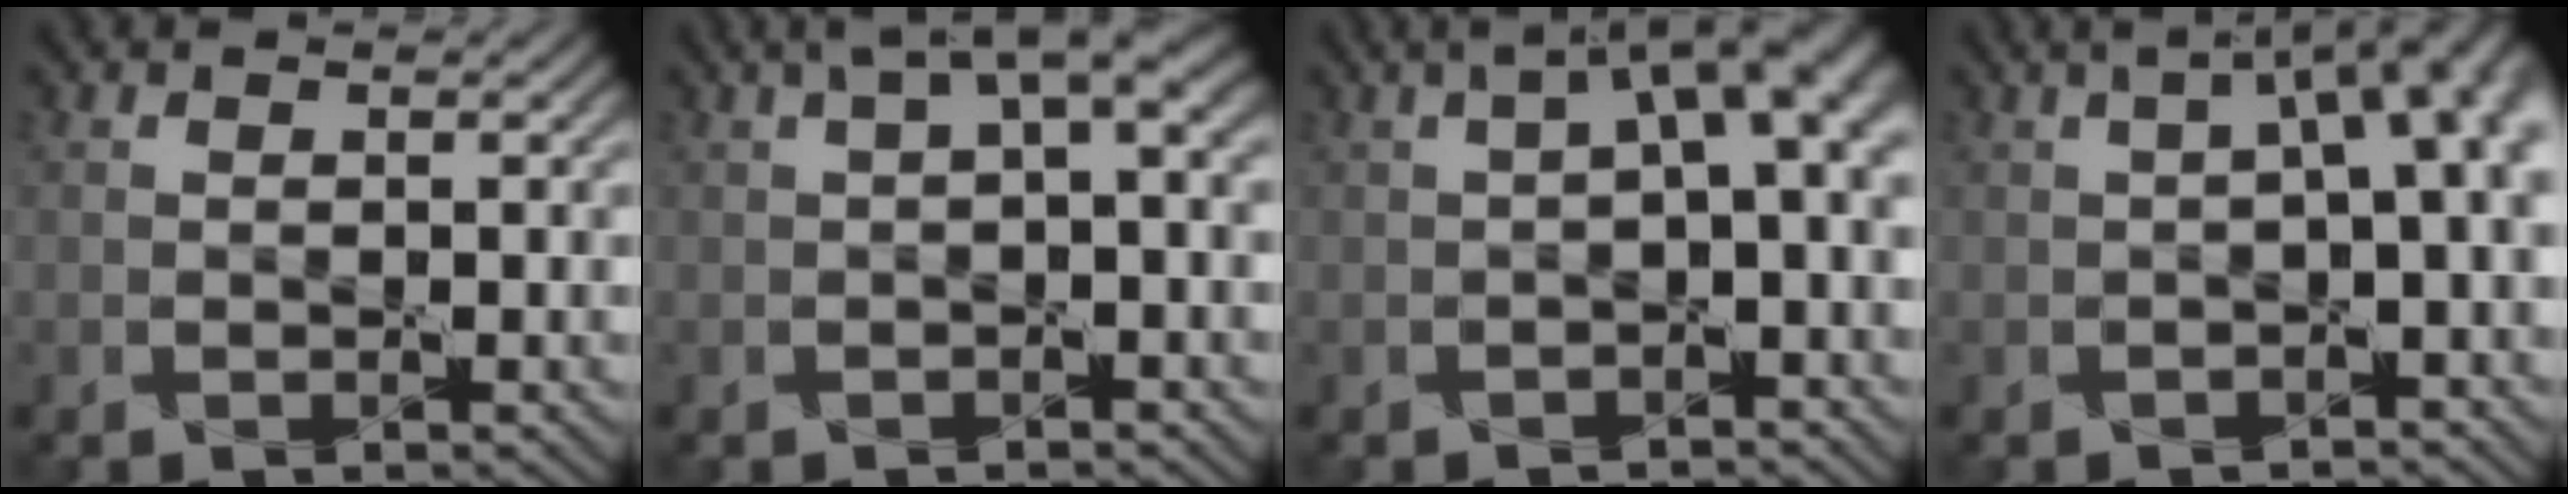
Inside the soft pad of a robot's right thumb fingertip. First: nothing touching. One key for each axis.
{"total": 4.7, "fx": 1.4, "fy": 1.2, "fz": 4.4, "tx": -0.065, "ty": 0.016, "tz": 0.020}
{"total": 6.0, "fx": 0.7, "fy": 1.9, "fz": 5.7, "tx": -0.078, "ty": 0.017, "tz": 0.009}
{"total": 8.4, "fx": 0.9, "fy": 3.0, "fz": 7.8, "tx": -0.084, "ty": 0.021, "tz": 0.012}